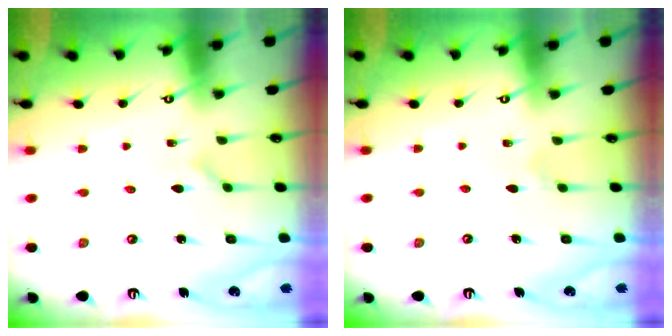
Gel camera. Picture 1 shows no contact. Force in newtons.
{"total": 3.5, "press": 3.4, "slide": 0.4}